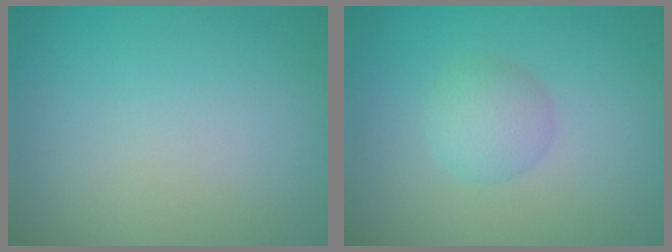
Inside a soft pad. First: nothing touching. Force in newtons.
{"total": 2.5, "press": 2.5, "slide": 0.1}